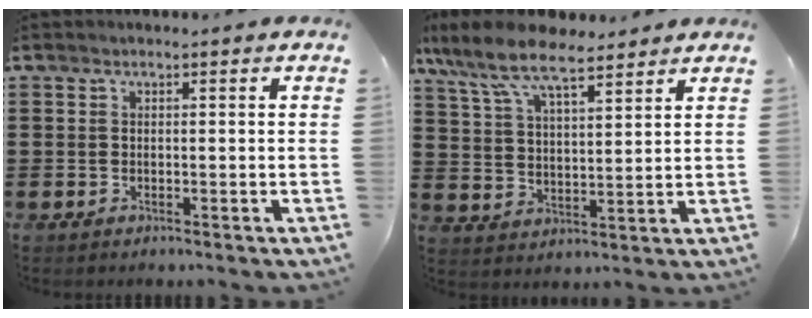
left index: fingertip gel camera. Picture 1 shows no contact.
{"total": 9.1, "force": [7.3, 2.5, 4.7], "torque": [-0.118, -0.021, 0.132]}